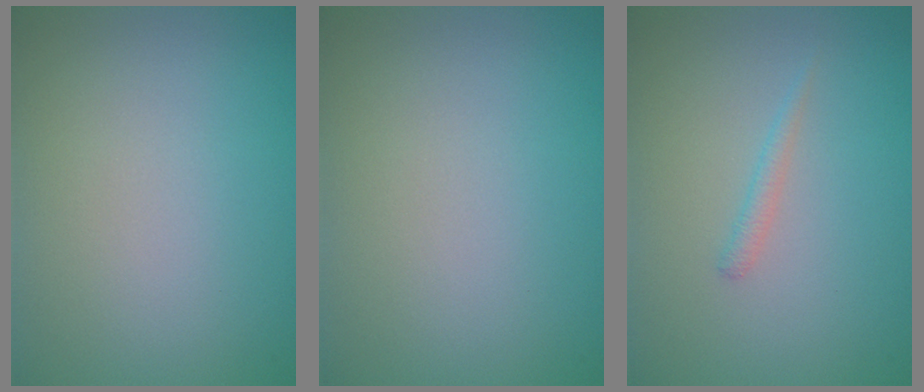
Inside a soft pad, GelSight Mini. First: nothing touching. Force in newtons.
{"total": 0.0}
{"total": 0.8, "press": 0.8, "slide": 0.1}